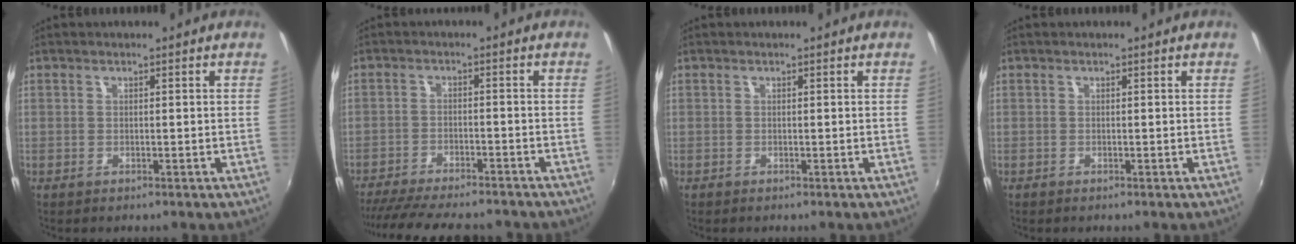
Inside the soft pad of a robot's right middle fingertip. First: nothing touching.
{"total": 16.3, "force": [-14.1, 3.4, 7.3], "torque": [-0.149, -0.027, -0.214]}
{"total": 0.0}
{"total": 0.0}